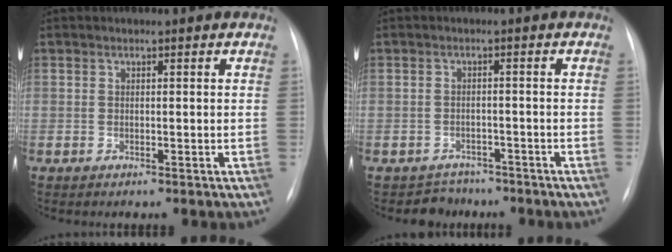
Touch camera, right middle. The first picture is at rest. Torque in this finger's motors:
{"motor_torque": [0.20, -0.21, -0.02, -0.01]}